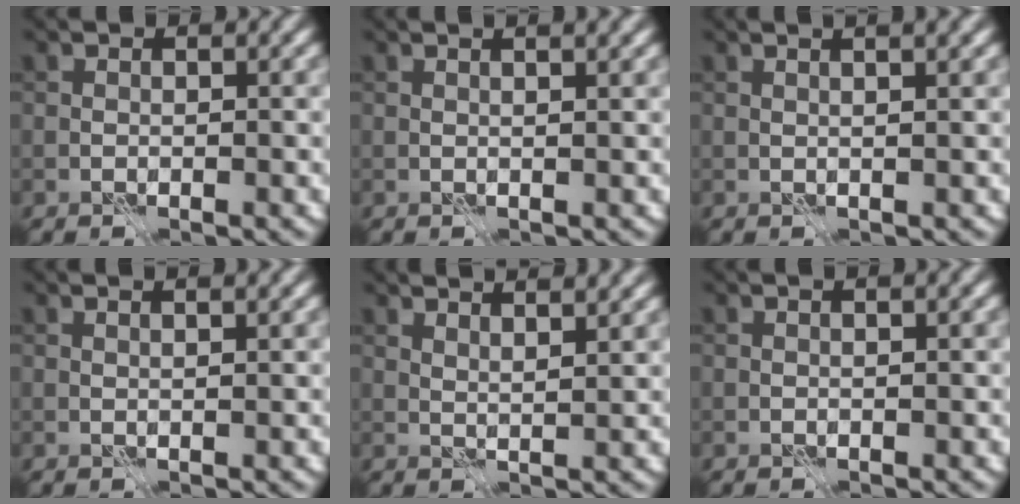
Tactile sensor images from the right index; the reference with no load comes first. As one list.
[{"total": 3.5, "force": [1.9, 1.5, 2.6], "torque": [-0.013, 0.018, -0.005]}, {"total": 4.6, "force": [2.4, 1.9, 3.4], "torque": [-0.020, 0.031, 0.002]}, {"total": 2.8, "force": [1.7, 1.1, 1.9], "torque": [-0.008, 0.011, -0.003]}, {"total": 5.7, "force": [4.2, 1.8, 3.3], "torque": [-0.029, 0.031, 0.032]}, {"total": 1.3, "force": [0.6, 0.3, 1.1], "torque": [-0.019, 0.002, 0.003]}]